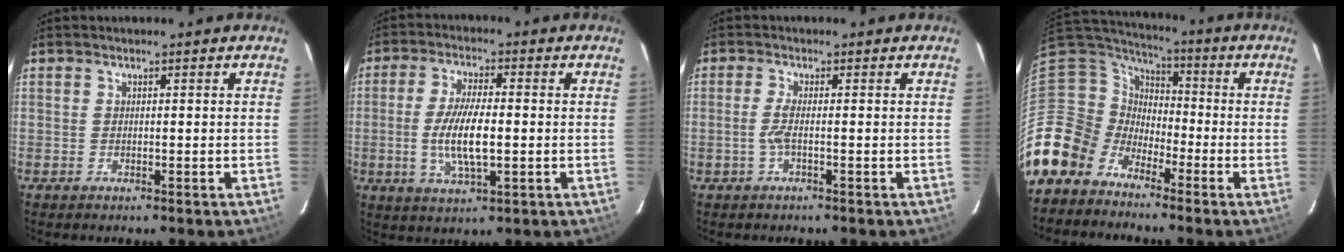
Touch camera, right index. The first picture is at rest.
{"total": 9.2, "force": [-1.1, 2.8, 8.7], "torque": [-0.172, -0.007, -0.020]}
{"total": 2.2, "force": [-0.8, -0.2, 2.1], "torque": [-0.045, -0.002, -0.017]}
{"total": 11.1, "force": [-7.5, 8.0, 1.2], "torque": [-0.054, 0.034, -0.167]}